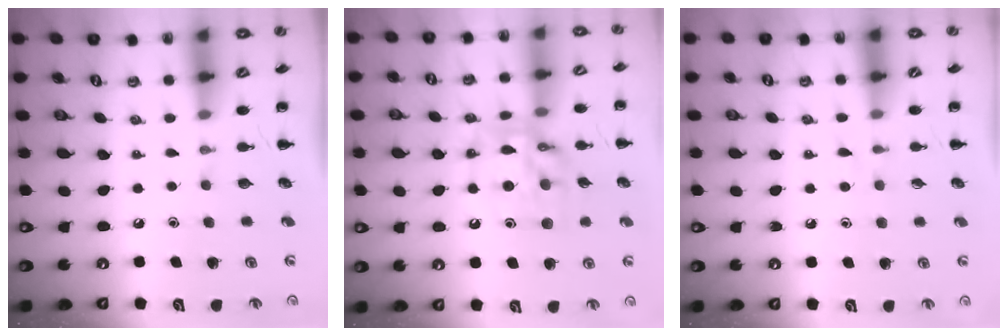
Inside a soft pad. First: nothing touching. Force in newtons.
{"total": 14.6, "press": 14.3, "slide": 3.2}
{"total": 3.3, "press": 3.1, "slide": 1.3}